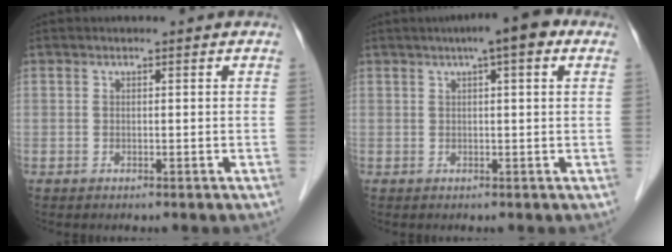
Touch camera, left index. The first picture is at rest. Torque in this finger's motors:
{"motor_torque": [1.48, -0.66, 0.46, 0.11]}